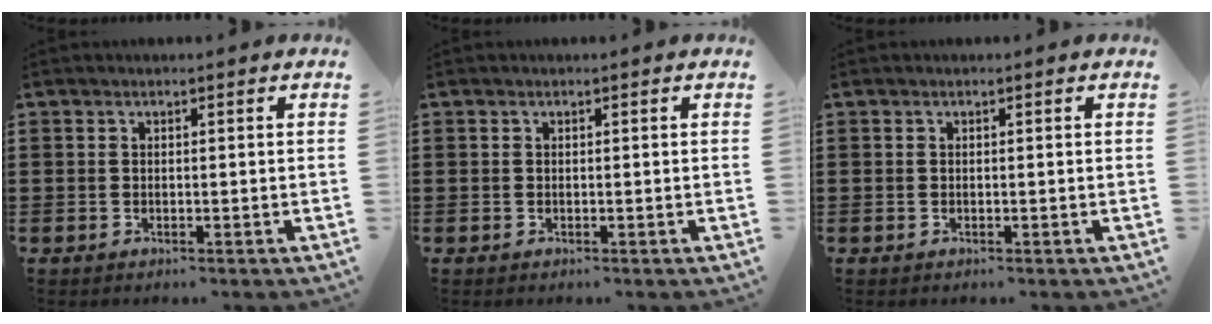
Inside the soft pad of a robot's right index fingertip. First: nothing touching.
{"total": 0.0}
{"total": 0.0}